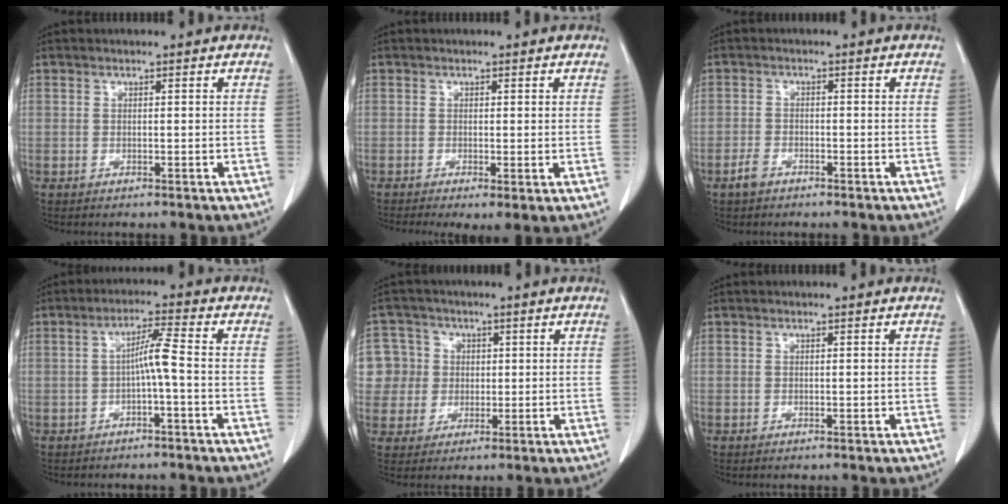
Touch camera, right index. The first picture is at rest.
{"total": 3.7, "force": [-1.3, 1.3, 3.2], "torque": [-0.050, -0.014, -0.021]}
{"total": 2.3, "force": [-1.6, 1.3, 1.0], "torque": [-0.027, 0.002, -0.026]}
{"total": 4.2, "force": [-0.8, -0.3, 4.1], "torque": [-0.072, 0.012, -0.012]}
{"total": 9.4, "force": [1.6, 9.2, 1.0], "torque": [-0.035, 0.037, 0.043]}
{"total": 0.0}